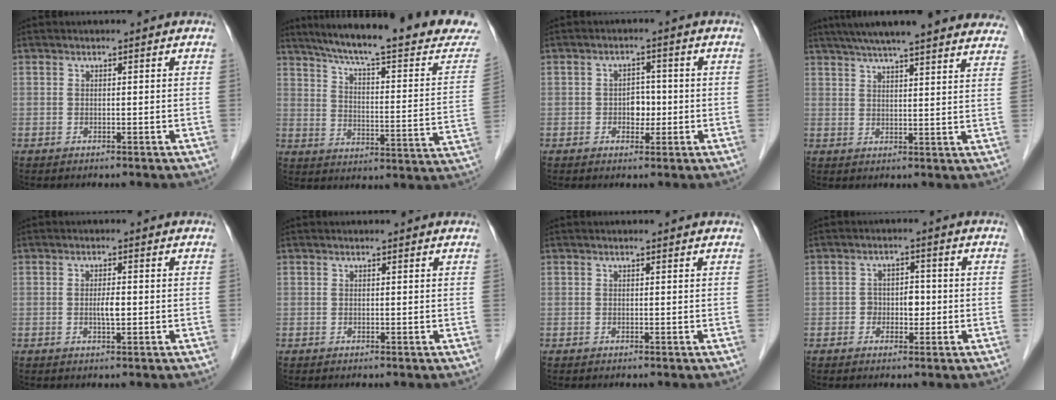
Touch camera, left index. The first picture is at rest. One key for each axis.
{"total": 26.3, "fx": 22.8, "fy": 2.0, "fz": 12.9, "tx": -0.193, "ty": -0.055, "tz": 0.294}
{"total": 3.1, "fx": -0.6, "fy": 2.2, "fz": 2.1, "tx": -0.029, "ty": 0.006, "tz": -0.008}
{"total": 25.1, "fx": 21.9, "fy": 2.5, "fz": 12.1, "tx": -0.188, "ty": 0.010, "tz": 0.274}
{"total": 1.9, "fx": -0.2, "fy": 0.4, "fz": 1.9, "tx": -0.036, "ty": 0.001, "tz": -0.003}
{"total": 1.3, "fx": 1.2, "fy": 0.2, "fz": 0.2, "tx": -0.013, "ty": 0.009, "tz": 0.011}
{"total": 0.9, "fx": 0.9, "fy": 0.2, "fz": 0.1, "tx": -0.012, "ty": 0.008, "tz": 0.008}
{"total": 3.1, "fx": -0.6, "fy": 2.3, "fz": 2.1, "tx": -0.026, "ty": 0.011, "tz": -0.008}